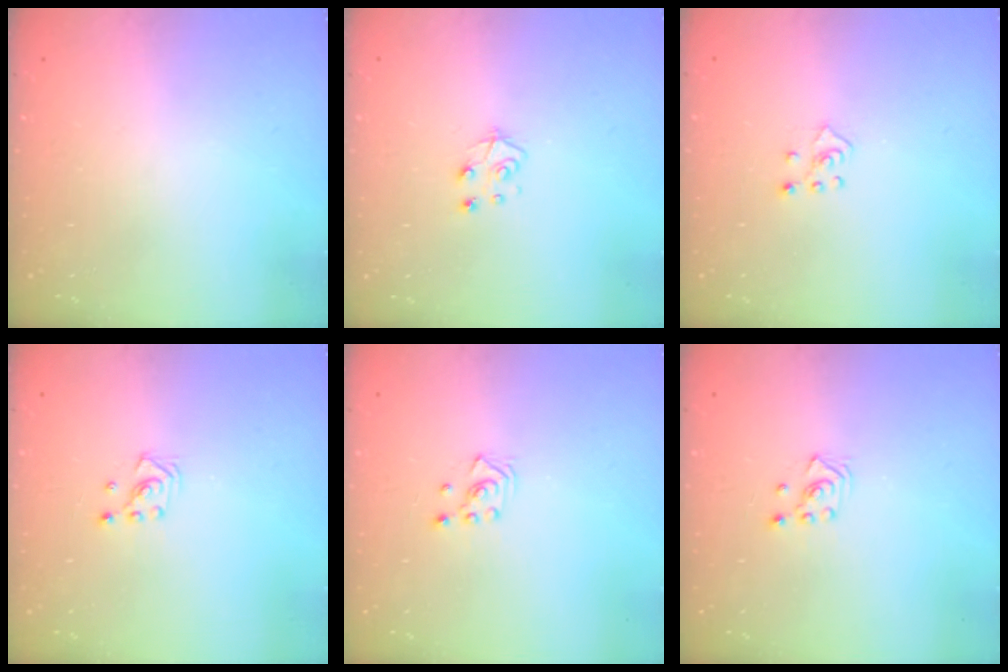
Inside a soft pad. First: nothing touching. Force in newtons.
{"total": 4.8, "press": 4.8, "slide": 0.4}
{"total": 2.3, "press": 2.3, "slide": 0.5}
{"total": 2.6, "press": 2.6, "slide": 0.3}
{"total": 2.5, "press": 2.3, "slide": 1.0}
{"total": 2.5, "press": 2.3, "slide": 1.0}